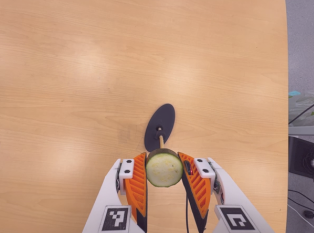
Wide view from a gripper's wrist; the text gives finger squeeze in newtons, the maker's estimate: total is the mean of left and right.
{"total": 9.6, "left": 9.0, "right": 10.1}